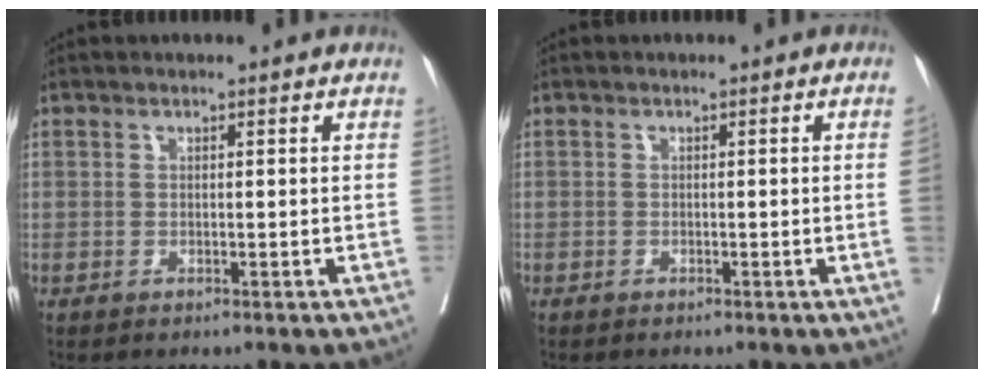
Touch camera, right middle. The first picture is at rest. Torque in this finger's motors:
{"motor_torque": [0.30, -0.34, -0.86, -0.21]}